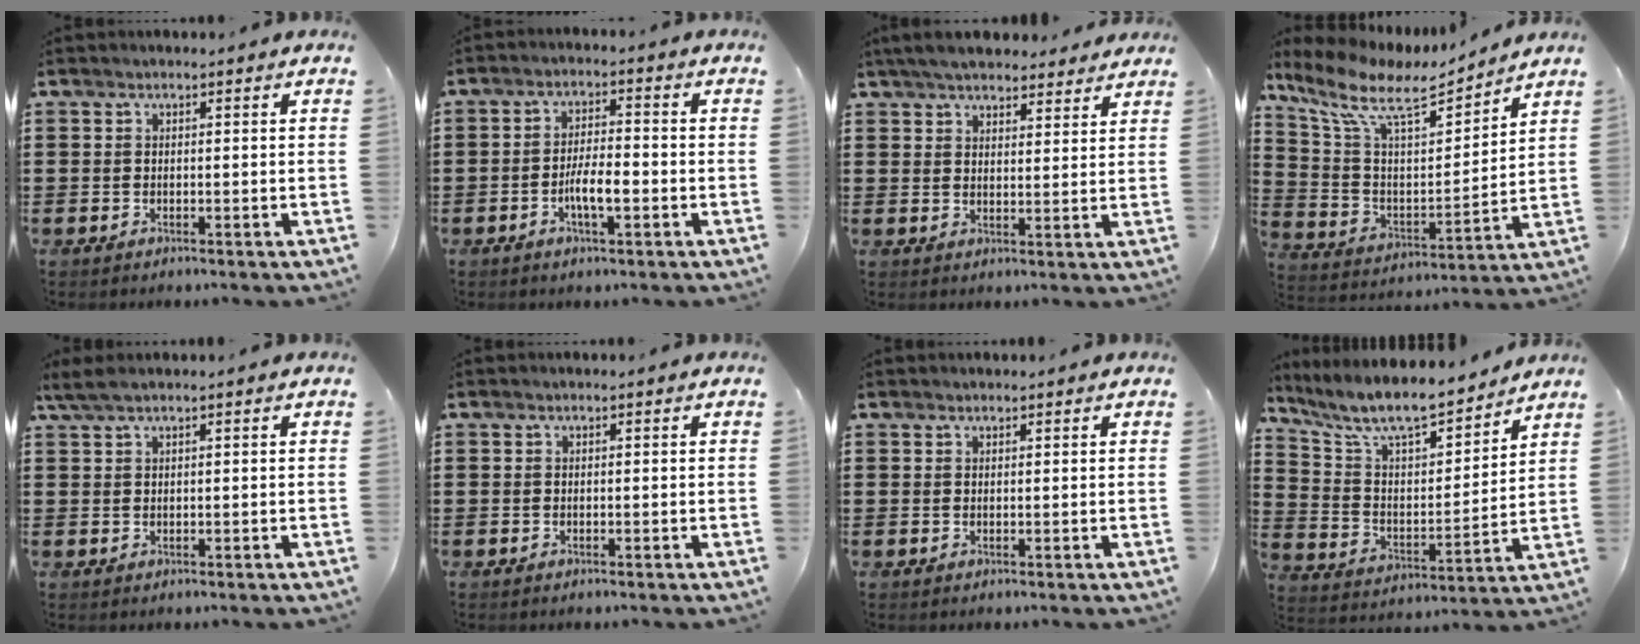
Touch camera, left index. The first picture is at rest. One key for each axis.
{"total": 5.2, "fx": -1.6, "fy": 1.4, "fz": 4.7, "tx": -0.093, "ty": 0.003, "tz": -0.034}
{"total": 4.9, "fx": 4.6, "fy": 1.0, "fz": 1.3, "tx": -0.039, "ty": -0.007, "tz": 0.087}
{"total": 10.4, "fx": 8.1, "fy": 3.0, "fz": 5.8, "tx": -0.148, "ty": -0.044, "tz": 0.136}
{"total": 1.8, "fx": 1.0, "fy": 0.1, "fz": 1.5, "tx": -0.029, "ty": -0.001, "tz": 0.021}
{"total": 0.0}
{"total": 0.6, "fx": 0.6, "fy": 0.2, "fz": 0.1, "tx": -0.003, "ty": 0.000, "tz": 0.012}
{"total": 9.5, "fx": 8.4, "fy": 1.7, "fz": 4.1, "tx": -0.115, "ty": -0.051, "tz": 0.145}